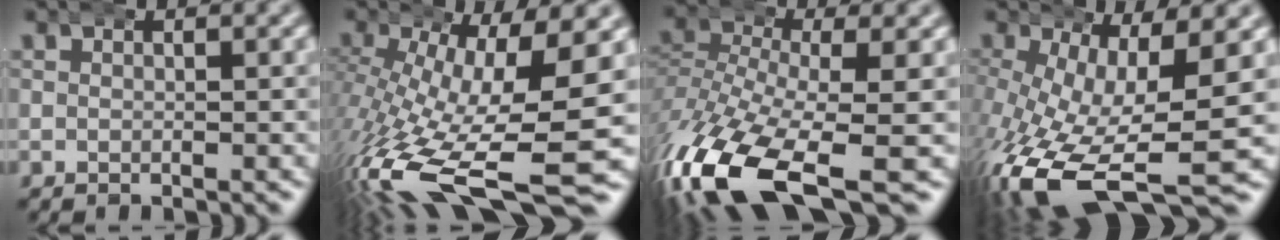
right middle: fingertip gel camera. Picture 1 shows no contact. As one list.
[{"total": 12.2, "force": [-4.6, 4.7, 10.3], "torque": [-0.195, -0.054, -0.044]}, {"total": 10.5, "force": [-5.6, 4.7, 7.5], "torque": [-0.180, -0.054, -0.068]}, {"total": 11.2, "force": [-4.9, 5.1, 8.7], "torque": [-0.186, -0.059, -0.048]}]